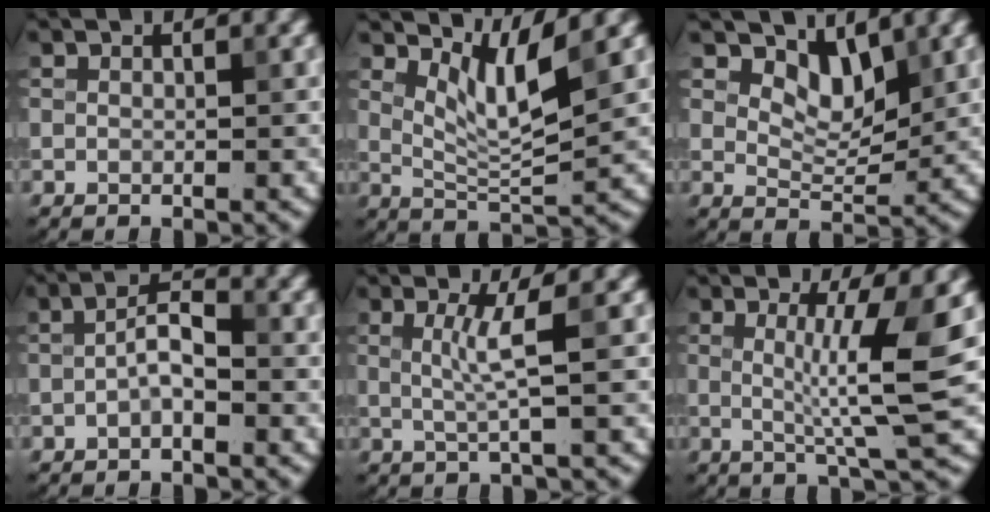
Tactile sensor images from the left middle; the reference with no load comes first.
{"total": 3.7, "force": [2.2, 0.6, 2.9], "torque": [-0.065, -0.011, 0.049]}
{"total": 3.6, "force": [2.4, 1.8, 2.0], "torque": [-0.041, -0.012, 0.037]}
{"total": 2.2, "force": [-1.0, 0.6, 1.9], "torque": [-0.035, 0.012, -0.022]}
{"total": 2.4, "force": [0.3, 0.1, 2.4], "torque": [-0.048, 0.000, 0.008]}
{"total": 5.6, "force": [0.5, 0.4, 5.5], "torque": [-0.094, -0.008, 0.012]}